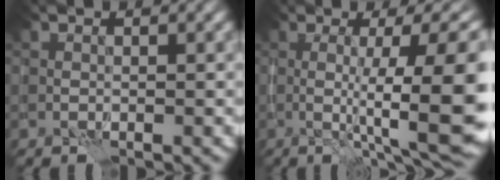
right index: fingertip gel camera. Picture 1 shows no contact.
{"total": 13.2, "force": [-1.1, 2.9, 12.9], "torque": [-0.162, 0.003, -0.002]}